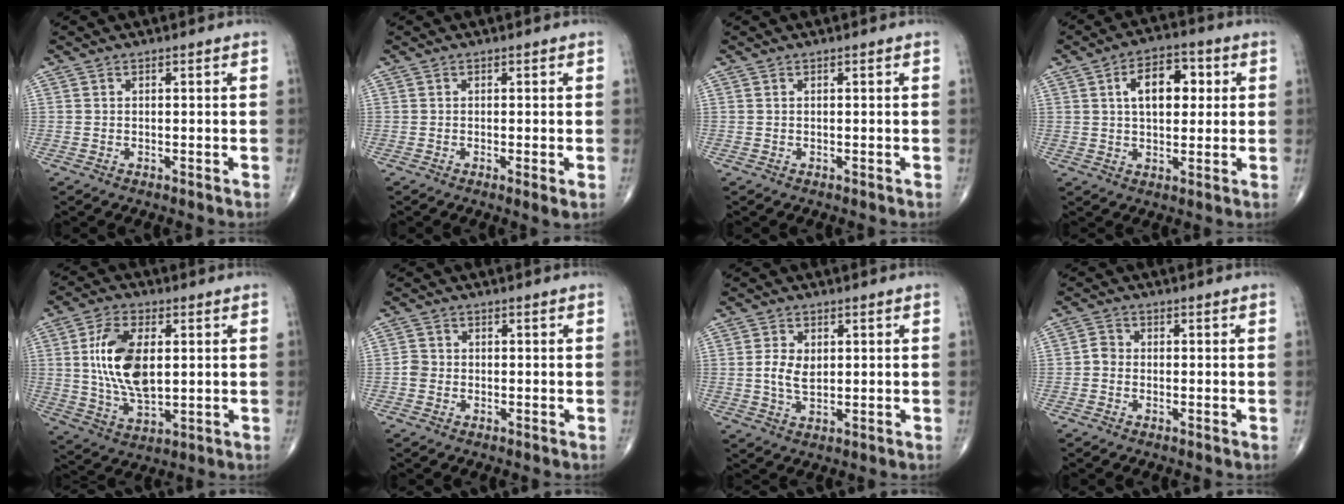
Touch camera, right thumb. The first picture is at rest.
{"total": 1.9, "force": [-0.4, 0.2, 1.8], "torque": [-0.038, -0.008, -0.010]}
{"total": 0.0}
{"total": 10.0, "force": [2.4, 5.8, 7.8], "torque": [-0.095, 0.009, 0.033]}
{"total": 13.6, "force": [2.0, 7.2, 11.4], "torque": [-0.210, -0.009, 0.040]}
{"total": 1.9, "force": [-0.6, 1.7, 0.7], "torque": [-0.006, 0.006, -0.017]}
{"total": 4.5, "force": [0.6, 2.8, 3.5], "torque": [-0.066, -0.004, 0.013]}
{"total": 2.1, "force": [-0.6, 1.7, 1.0], "torque": [-0.008, 0.005, -0.020]}